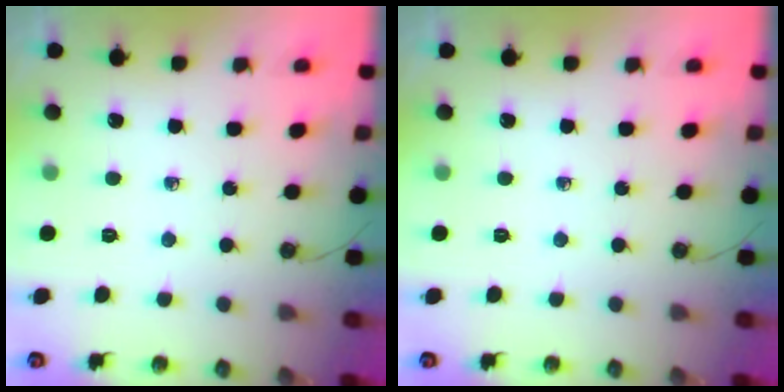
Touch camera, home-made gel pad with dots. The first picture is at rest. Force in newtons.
{"total": 0.0}